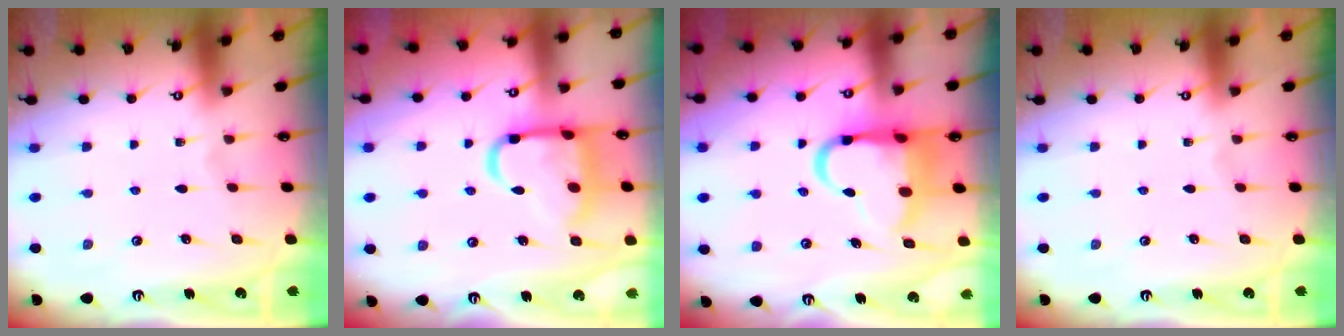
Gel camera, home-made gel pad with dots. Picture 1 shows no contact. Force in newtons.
{"total": 15.0, "press": 15.0, "slide": 1.3}
{"total": 12.7, "press": 12.5, "slide": 2.3}
{"total": 0.0}